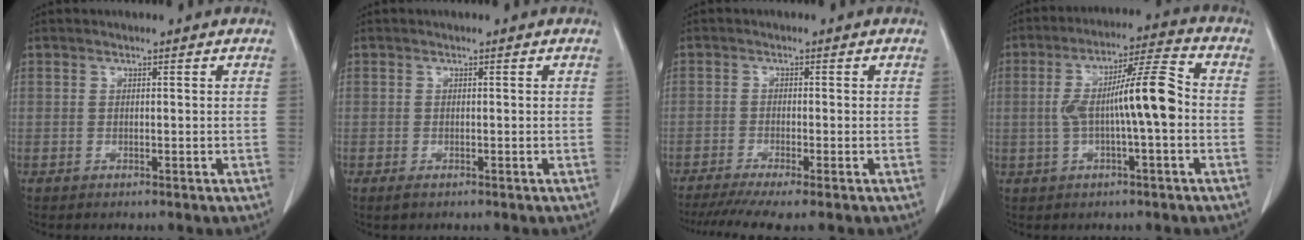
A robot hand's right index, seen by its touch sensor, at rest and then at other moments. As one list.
[{"total": 0.8, "force": [-0.4, 0.3, 0.6], "torque": [-0.013, -0.003, -0.002]}, {"total": 7.0, "force": [-5.5, -0.2, 4.4], "torque": [-0.067, -0.014, -0.090]}, {"total": 10.5, "force": [-1.0, 0.9, 10.4], "torque": [-0.182, 0.028, -0.021]}]